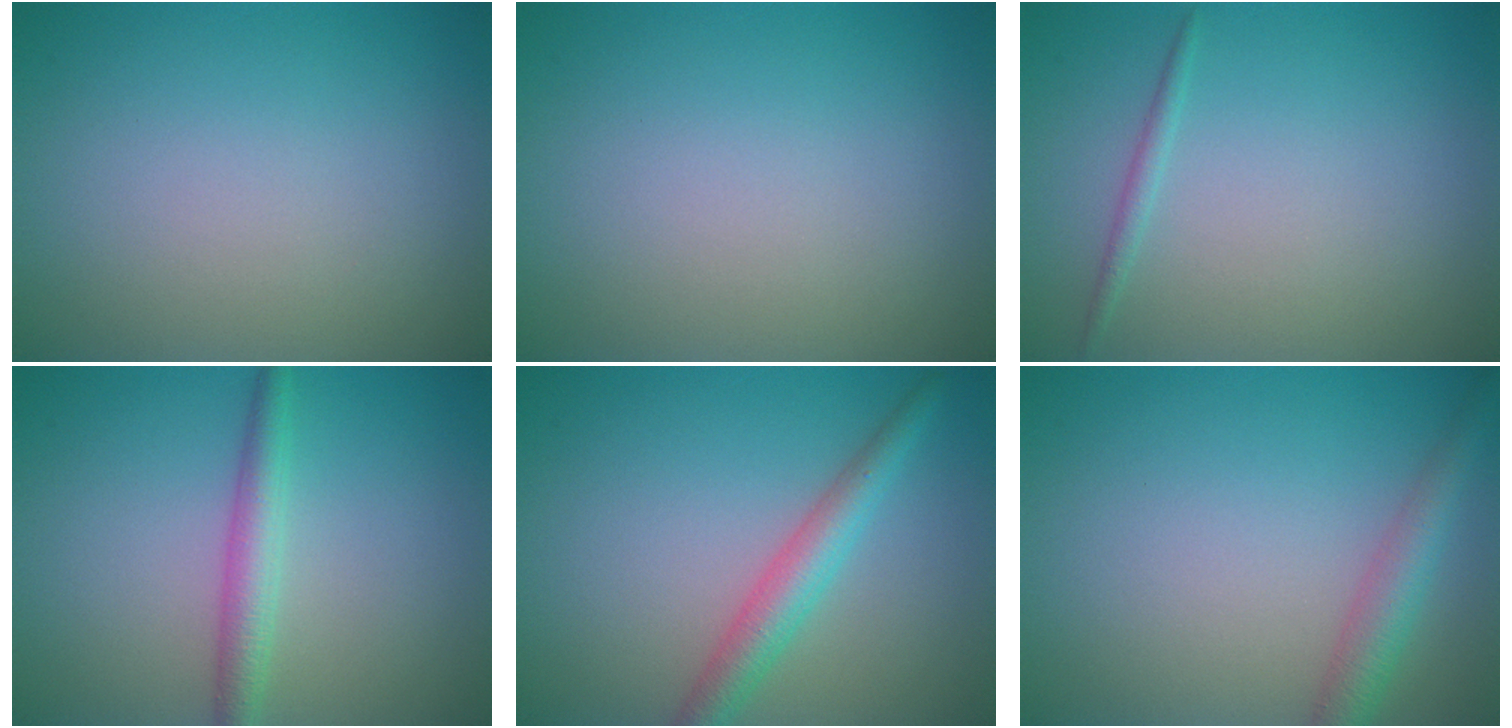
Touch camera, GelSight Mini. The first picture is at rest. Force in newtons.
{"total": 0.0}
{"total": 0.9, "press": 0.9, "slide": 0.0}
{"total": 2.7, "press": 2.7, "slide": 0.1}
{"total": 3.4, "press": 3.4, "slide": 0.2}
{"total": 3.2, "press": 3.2, "slide": 0.1}